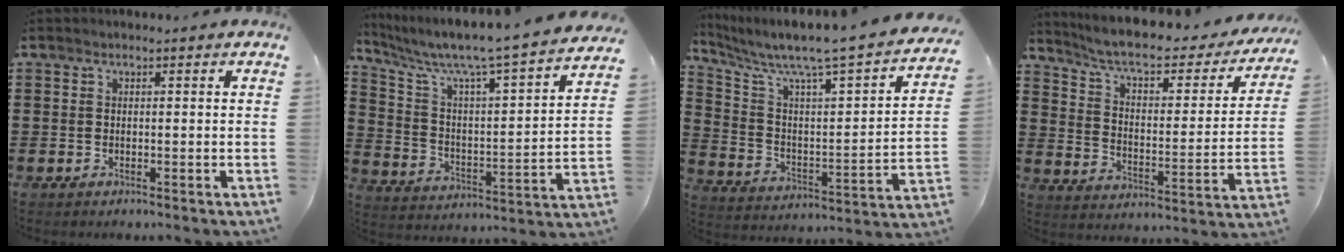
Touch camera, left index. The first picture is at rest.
{"total": 6.3, "force": [5.5, 0.2, 3.1], "torque": [-0.088, -0.053, 0.084]}
{"total": 5.6, "force": [4.7, 0.4, 3.1], "torque": [-0.086, -0.051, 0.068]}
{"total": 6.8, "force": [5.4, 1.4, 3.8], "torque": [-0.097, -0.034, 0.089]}